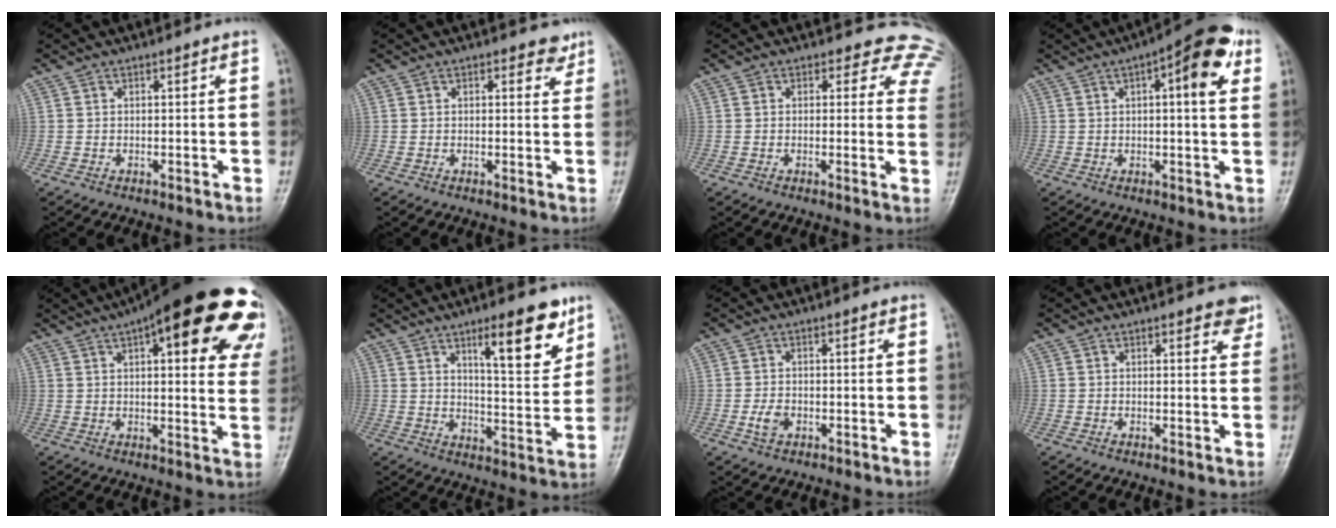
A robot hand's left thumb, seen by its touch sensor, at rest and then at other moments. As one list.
[{"total": 2.5, "force": [1.5, 1.4, 1.5], "torque": [-0.006, -0.006, 0.016]}, {"total": 8.7, "force": [6.6, 5.0, 2.7], "torque": [0.021, -0.019, 0.039]}, {"total": 11.2, "force": [4.7, 4.4, 9.2], "torque": [-0.090, -0.002, 0.052]}, {"total": 27.8, "force": [13.6, 8.9, 22.5], "torque": [-0.230, 0.007, 0.169]}, {"total": 12.7, "force": [7.4, 3.5, 9.7], "torque": [-0.120, -0.048, 0.115]}, {"total": 2.9, "force": [-1.0, 2.0, 1.8], "torque": [-0.034, 0.006, -0.017]}, {"total": 3.6, "force": [2.2, 1.4, 2.4], "torque": [-0.018, -0.010, 0.023]}]